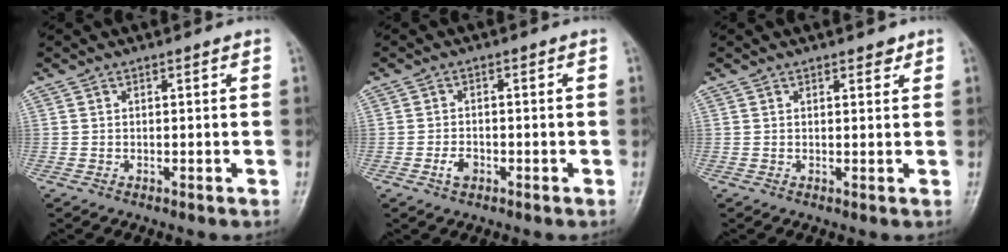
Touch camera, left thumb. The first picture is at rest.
{"total": 2.7, "force": [-1.3, 1.7, 1.6], "torque": [-0.026, 0.007, -0.023]}
{"total": 1.6, "force": [1.2, 0.8, 0.8], "torque": [0.001, -0.005, 0.012]}